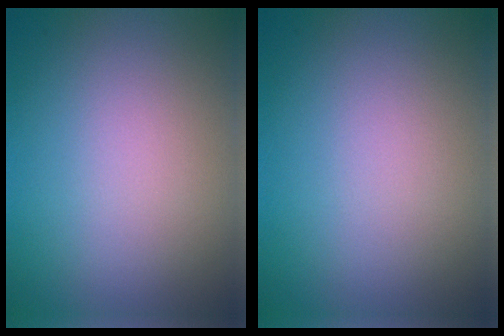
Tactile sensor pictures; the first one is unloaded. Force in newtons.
{"total": 0.0}